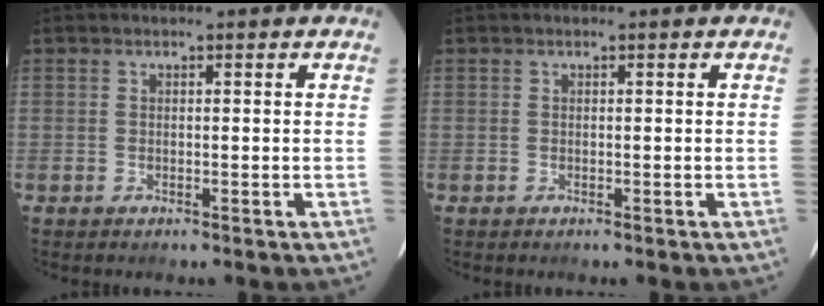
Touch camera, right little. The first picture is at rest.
{"total": 0.0}